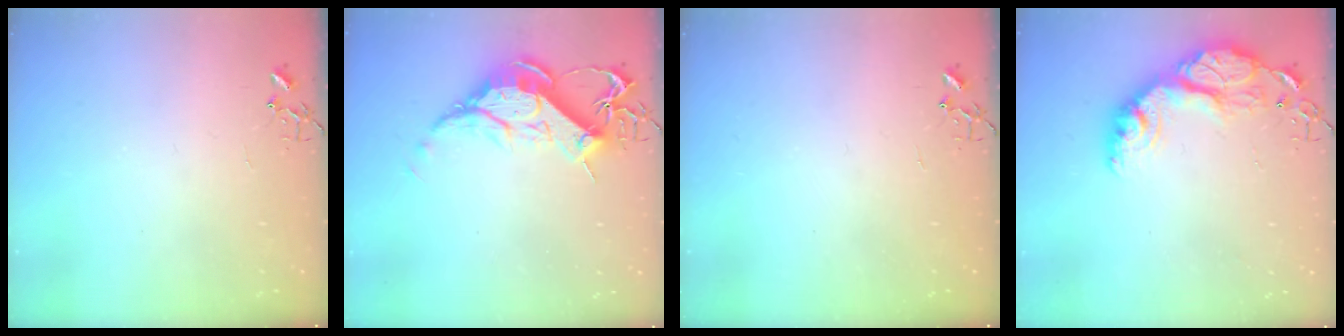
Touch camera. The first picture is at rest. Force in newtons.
{"total": 15.4, "press": 15.3, "slide": 1.4}
{"total": 0.0}
{"total": 19.9, "press": 19.8, "slide": 1.4}